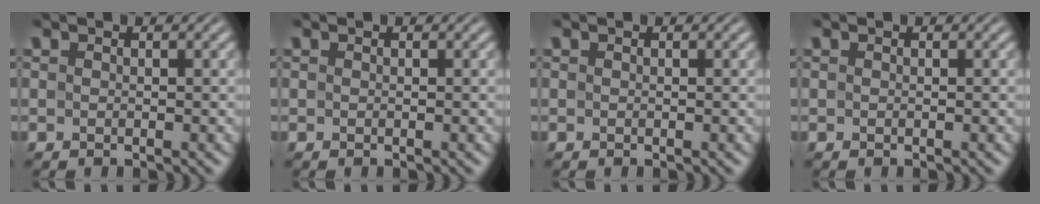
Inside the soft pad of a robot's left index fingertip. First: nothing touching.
{"total": 0.0}
{"total": 0.0}
{"total": 0.0}